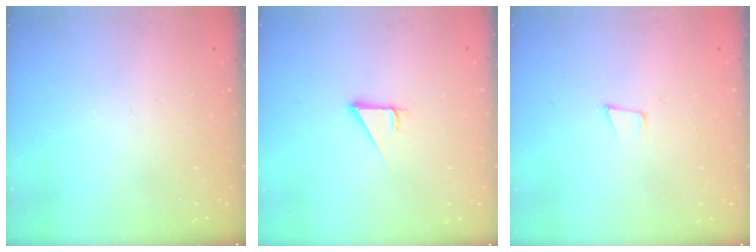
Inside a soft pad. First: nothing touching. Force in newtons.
{"total": 2.9, "press": 2.8, "slide": 0.2}
{"total": 3.6, "press": 2.4, "slide": 2.6}